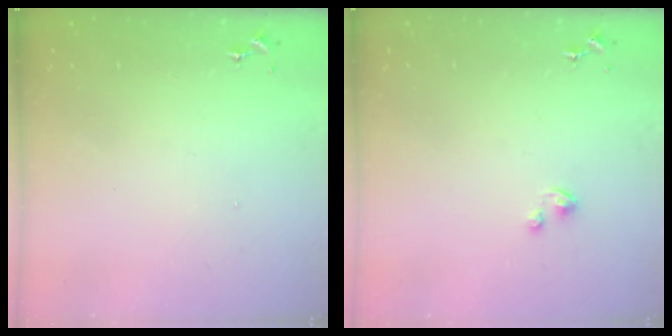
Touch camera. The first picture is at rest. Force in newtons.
{"total": 0.9, "press": 0.9, "slide": 0.1}